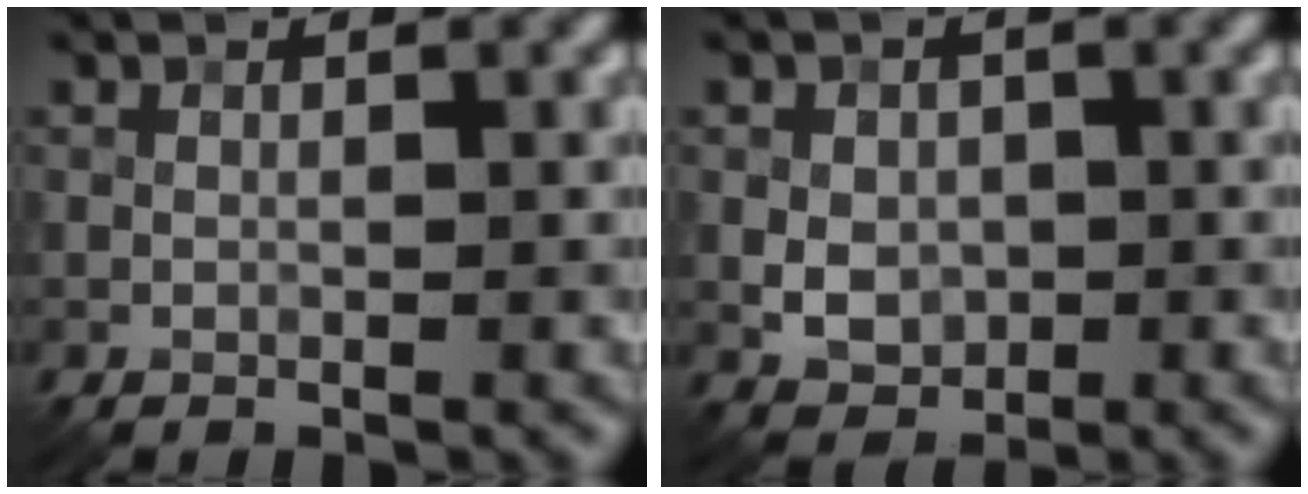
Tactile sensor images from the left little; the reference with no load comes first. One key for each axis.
{"total": 2.9, "fx": -0.2, "fy": 2.3, "fz": 1.7, "tx": -0.026, "ty": -0.002, "tz": -0.007}